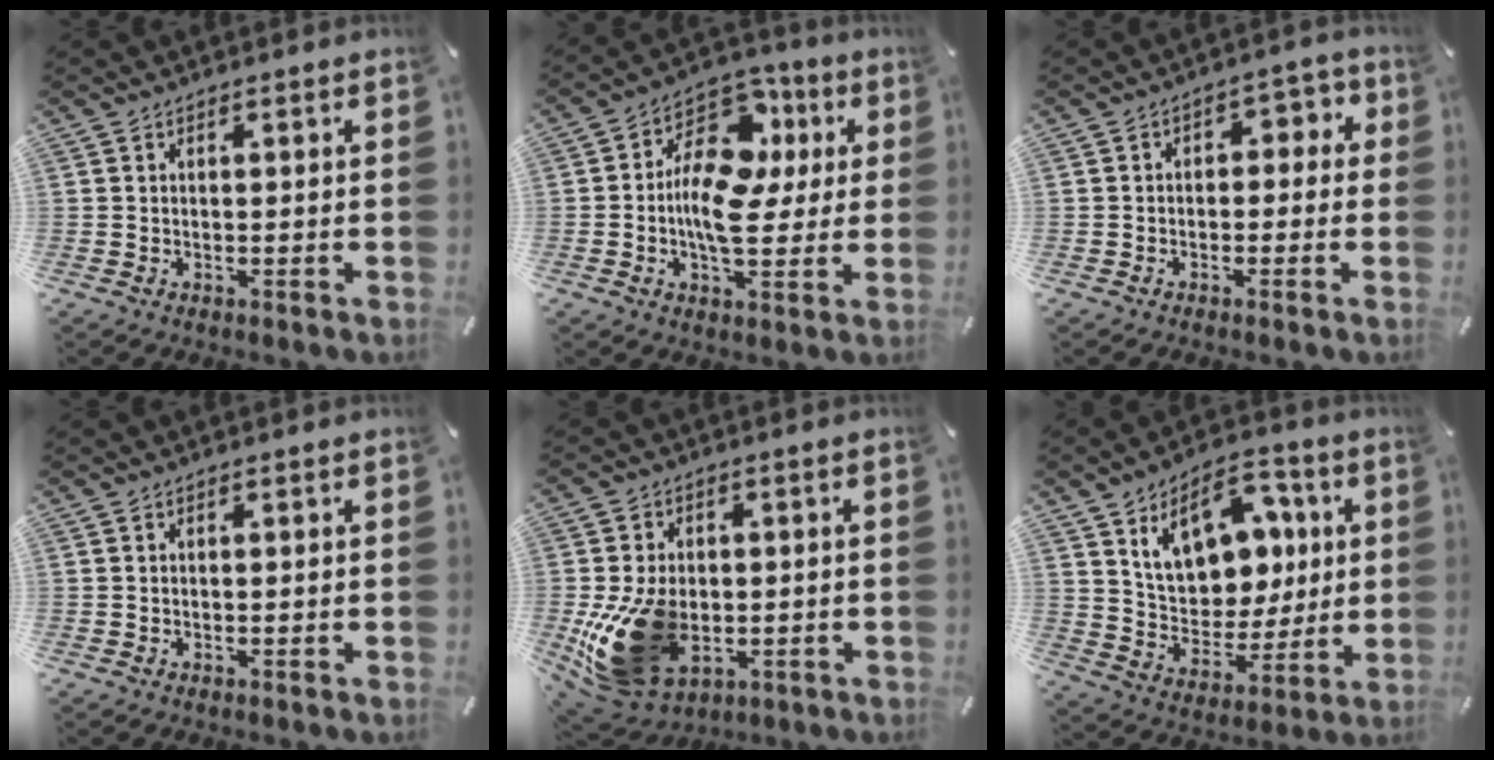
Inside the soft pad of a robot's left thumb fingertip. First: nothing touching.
{"total": 15.4, "force": [0.6, 10.2, 11.5], "torque": [-0.208, -0.005, 0.006]}
{"total": 3.9, "force": [-1.1, 2.9, 2.4], "torque": [-0.034, 0.014, -0.030]}
{"total": 0.0}
{"total": 17.9, "force": [-3.3, 13.1, 11.7], "torque": [-0.236, -0.002, -0.048]}
{"total": 16.4, "force": [6.9, 12.1, 8.6], "torque": [-0.136, -0.021, 0.132]}